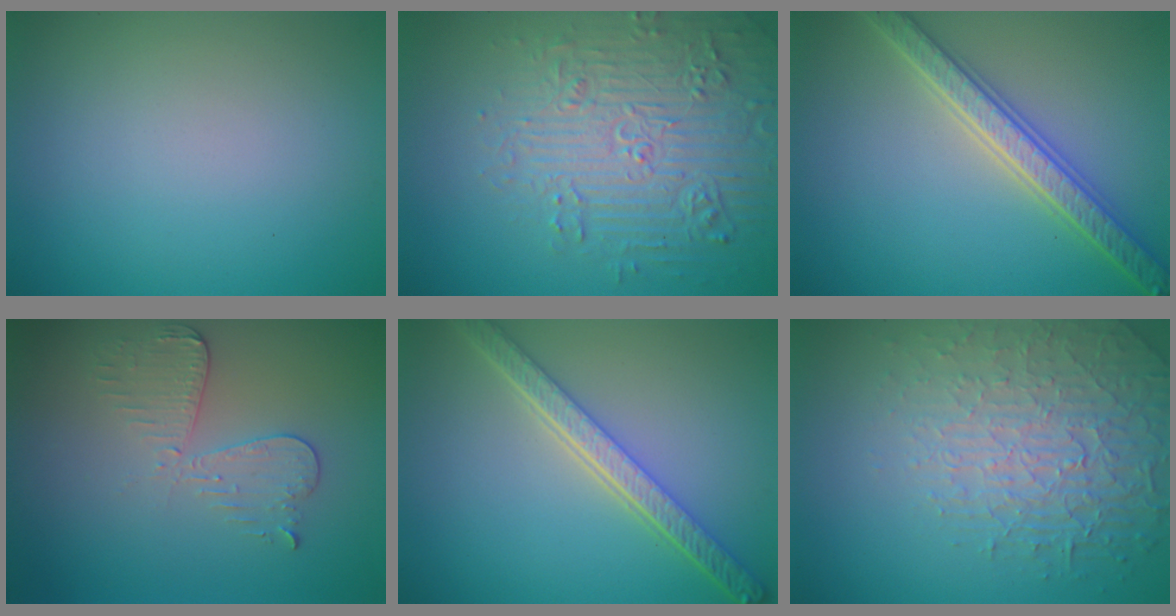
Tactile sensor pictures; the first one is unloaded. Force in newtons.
{"total": 7.0, "press": 6.9, "slide": 1.6}
{"total": 5.4, "press": 5.3, "slide": 1.0}
{"total": 3.0, "press": 2.7, "slide": 1.2}
{"total": 5.2, "press": 4.0, "slide": 3.3}
{"total": 4.5, "press": 4.2, "slide": 1.7}